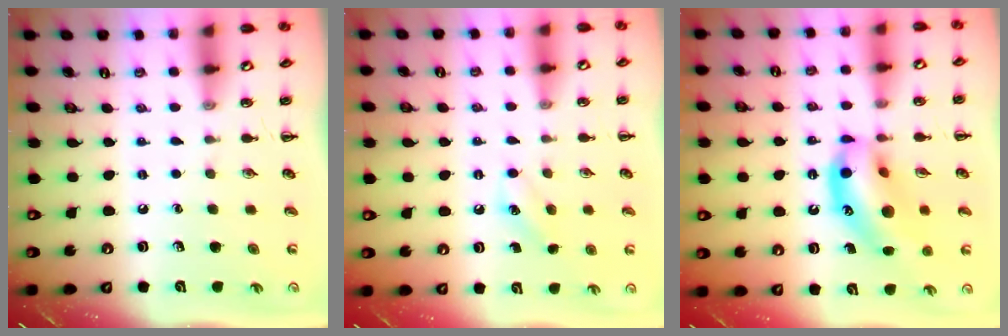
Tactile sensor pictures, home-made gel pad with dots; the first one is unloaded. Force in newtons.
{"total": 6.6, "press": 6.4, "slide": 1.8}
{"total": 16.4, "press": 15.9, "slide": 4.0}